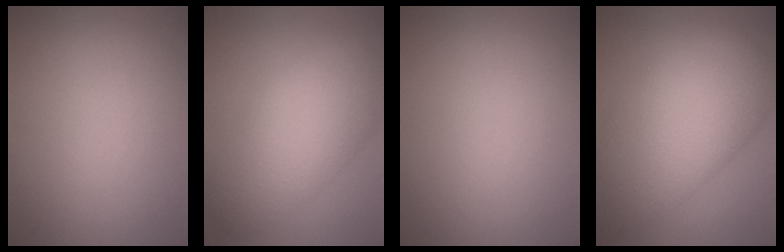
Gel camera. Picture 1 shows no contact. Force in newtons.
{"total": 6.8, "press": 6.8, "slide": 0.5}
{"total": 0.0}
{"total": 10.8, "press": 10.8, "slide": 0.3}